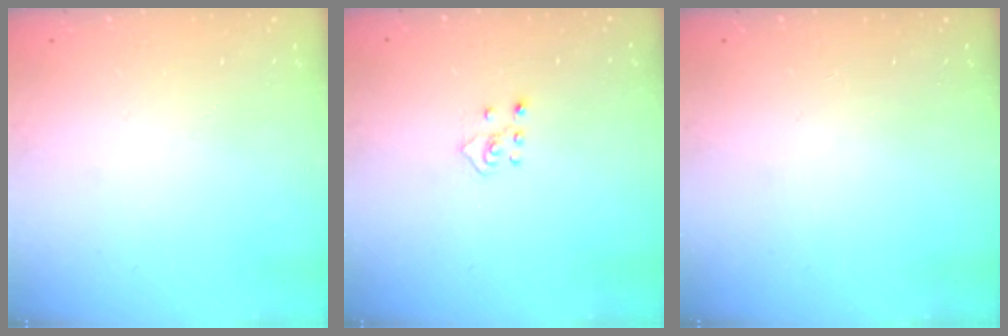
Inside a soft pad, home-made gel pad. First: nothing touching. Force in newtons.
{"total": 2.3, "press": 2.3, "slide": 0.5}
{"total": 0.0}